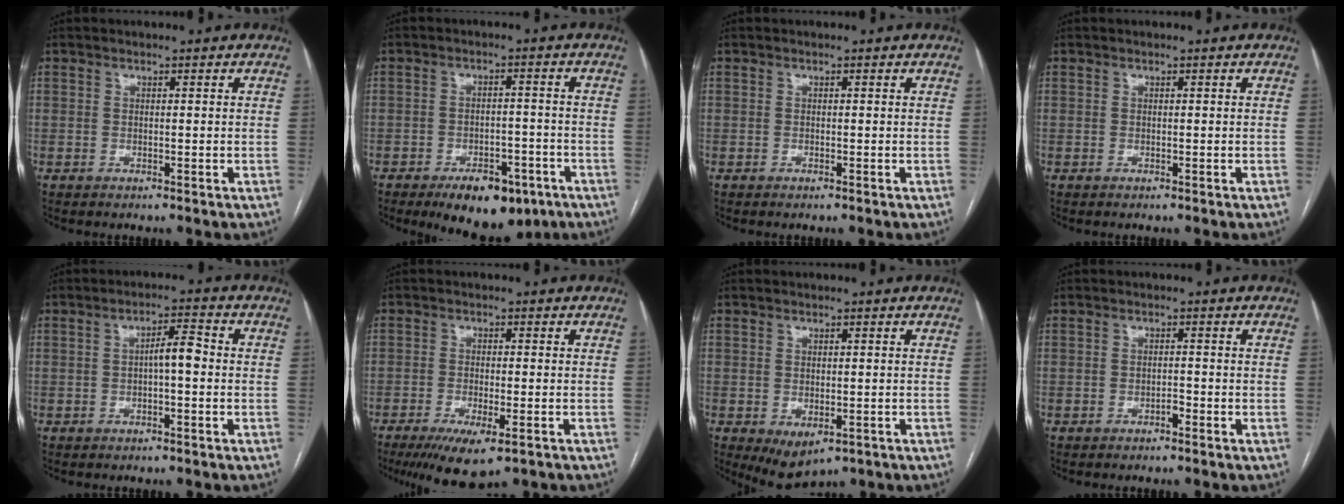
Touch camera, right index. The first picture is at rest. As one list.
[{"total": 10.3, "force": [-6.7, 4.8, 6.2], "torque": [-0.079, 0.001, -0.096]}, {"total": 0.0}, {"total": 0.0}, {"total": 3.8, "force": [-0.3, 0.9, 3.7], "torque": [-0.058, 0.012, -0.005]}, {"total": 7.8, "force": [-4.8, 1.8, 6.0], "torque": [-0.097, -0.019, -0.074]}, {"total": 4.4, "force": [-1.6, 2.5, 3.2], "torque": [-0.048, -0.010, -0.009]}, {"total": 0.9, "force": [-0.7, 0.3, 0.5], "torque": [-0.008, 0.001, -0.013]}]